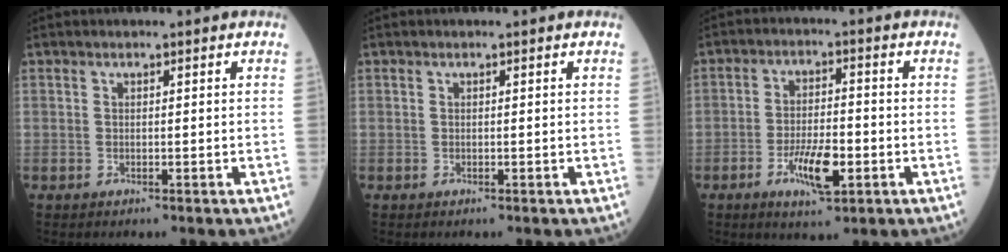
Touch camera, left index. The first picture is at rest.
{"total": 0.0}
{"total": 6.9, "force": [-2.8, 2.0, 6.0], "torque": [-0.116, -0.005, -0.047]}